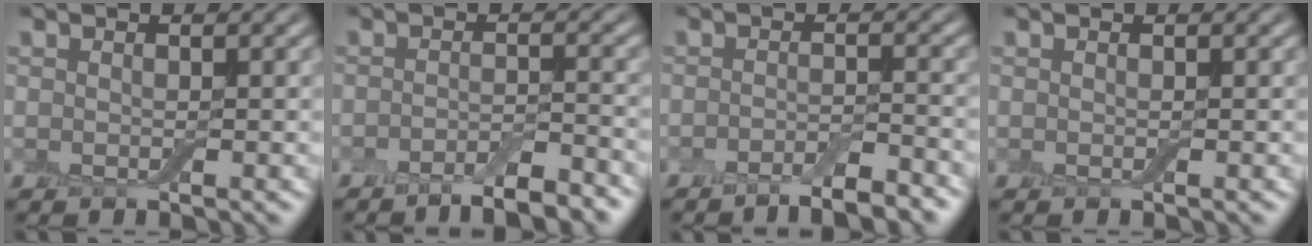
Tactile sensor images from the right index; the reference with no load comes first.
{"total": 3.9, "force": [-3.1, 0.7, 2.3], "torque": [-0.034, 0.003, -0.050]}
{"total": 3.5, "force": [-2.8, 0.6, 2.0], "torque": [-0.031, 0.002, -0.046]}
{"total": 0.0}